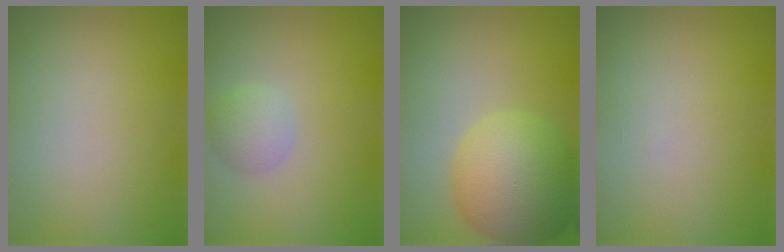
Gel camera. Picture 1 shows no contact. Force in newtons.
{"total": 2.1, "press": 2.1, "slide": 0.1}
{"total": 8.4, "press": 8.4, "slide": 0.2}
{"total": 0.0}